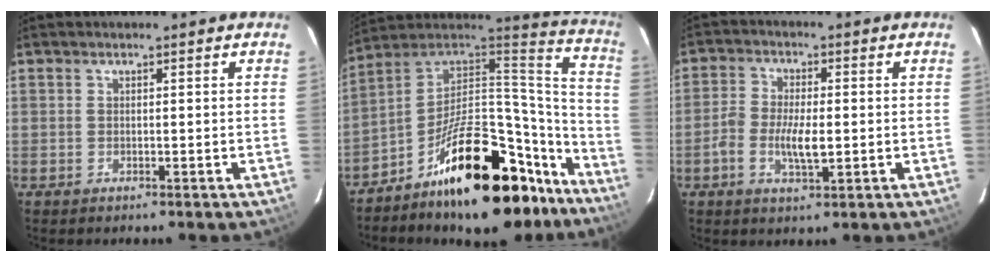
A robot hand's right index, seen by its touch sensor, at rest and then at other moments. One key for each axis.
{"total": 28.3, "fx": -18.1, "fy": 12.2, "fz": 18.0, "tx": -0.253, "ty": 0.061, "tz": -0.264}
{"total": 6.0, "fx": -1.3, "fy": 2.5, "fz": 5.3, "tx": -0.113, "ty": 0.002, "tz": -0.030}